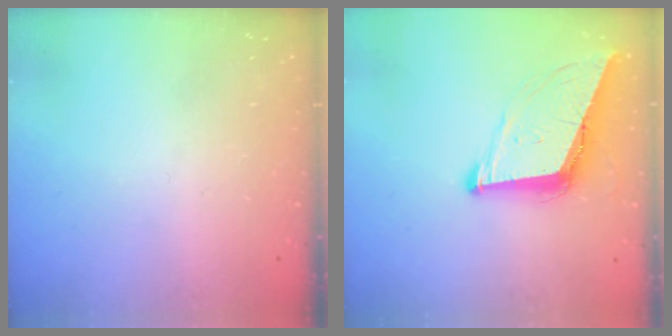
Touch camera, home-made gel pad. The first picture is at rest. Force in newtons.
{"total": 10.0, "press": 9.3, "slide": 3.5}